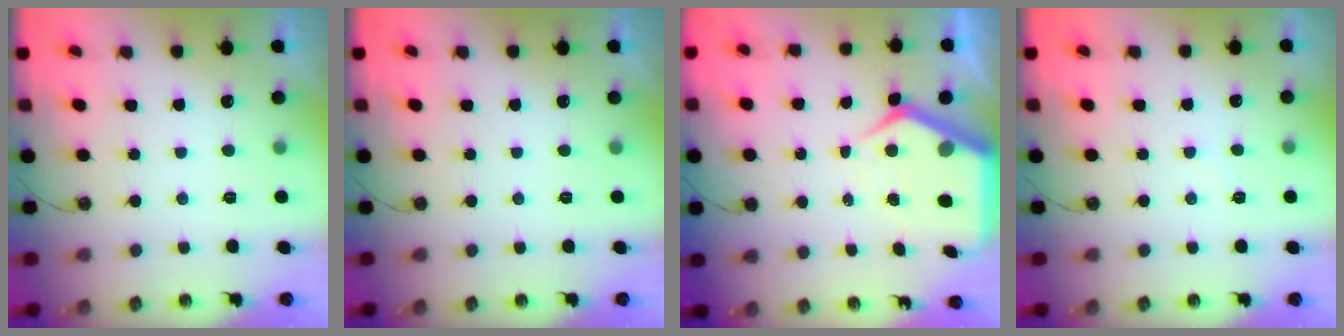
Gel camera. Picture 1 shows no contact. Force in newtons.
{"total": 0.0}
{"total": 7.8, "press": 7.8, "slide": 0.7}
{"total": 3.7, "press": 3.7, "slide": 0.6}